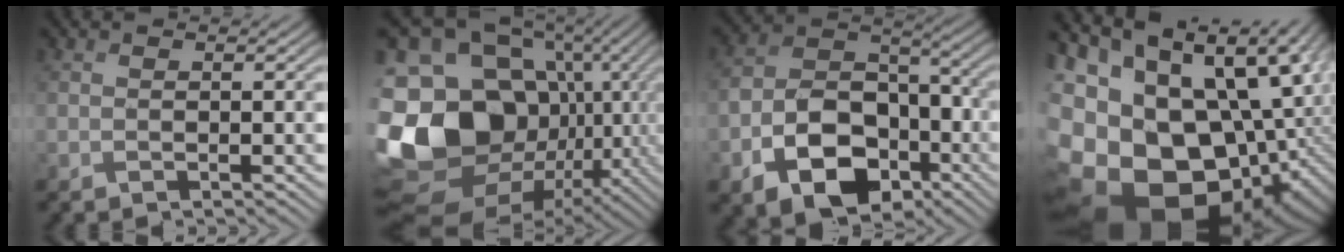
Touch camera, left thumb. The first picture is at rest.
{"total": 20.4, "force": [-1.8, 15.7, 12.8], "torque": [-0.305, -0.029, -0.008]}
{"total": 13.3, "force": [-6.1, 8.9, 7.8], "torque": [-0.157, -0.029, -0.109]}
{"total": 23.8, "force": [-1.7, 18.0, 15.6], "torque": [-0.275, -0.029, -0.027]}